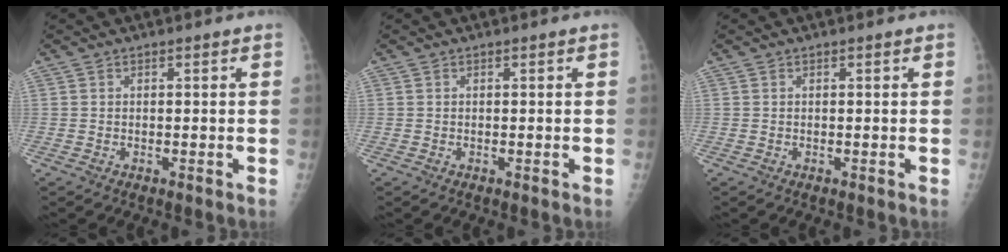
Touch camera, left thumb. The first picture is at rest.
{"total": 0.0}
{"total": 0.0}